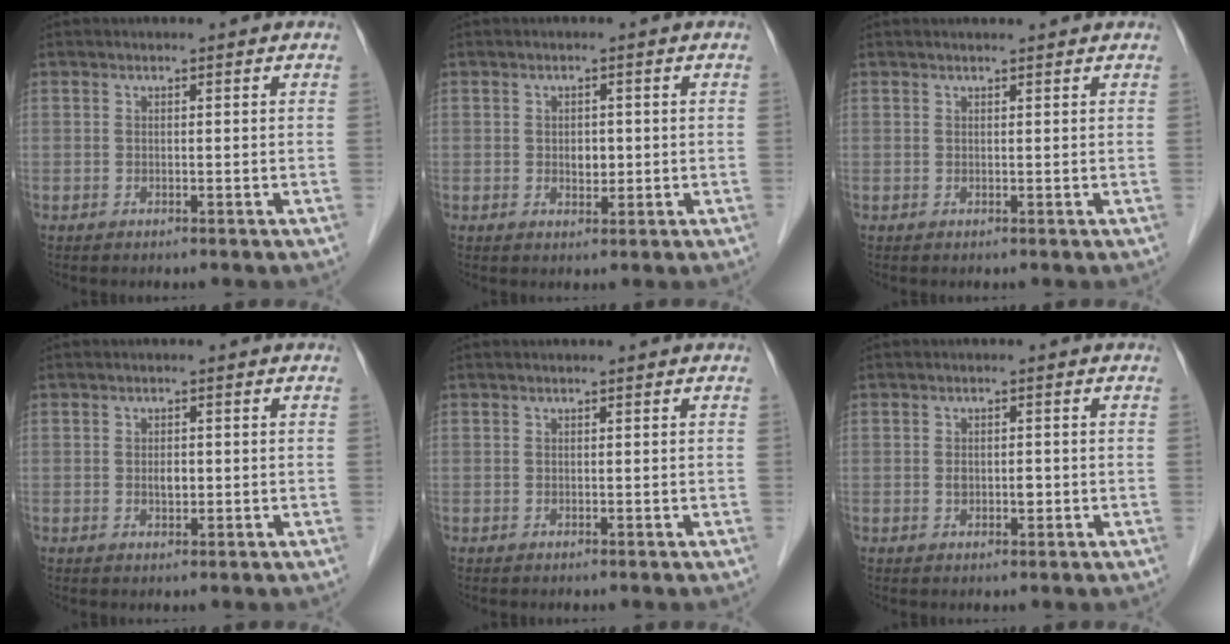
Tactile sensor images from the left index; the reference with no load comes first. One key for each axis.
{"total": 2.1, "fx": -0.3, "fy": 1.4, "fz": 1.5, "tx": -0.026, "ty": -0.003, "tz": -0.002}
{"total": 2.1, "fx": 2.0, "fy": 0.0, "fz": 0.7, "tx": -0.008, "ty": 0.011, "tz": 0.024}
{"total": 1.5, "fx": -0.3, "fy": 0.8, "fz": 1.2, "tx": -0.022, "ty": -0.003, "tz": -0.003}
{"total": 0.0}
{"total": 1.9, "fx": -0.5, "fy": 1.0, "fz": 1.5, "tx": -0.029, "ty": -0.002, "tz": -0.005}